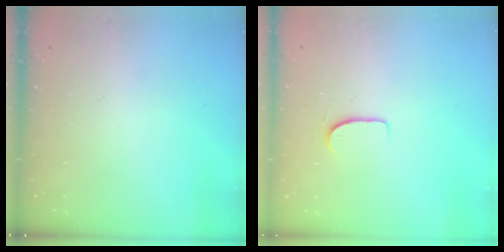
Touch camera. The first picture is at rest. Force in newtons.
{"total": 6.1, "press": 6.1, "slide": 0.5}